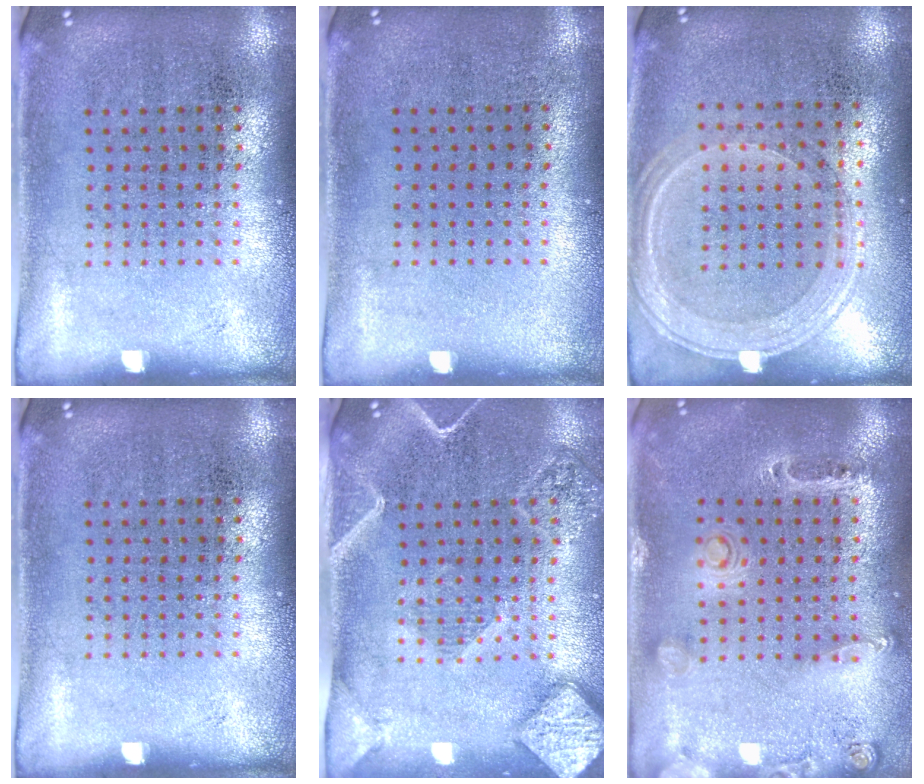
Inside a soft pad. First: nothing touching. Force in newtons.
{"total": 0.0}
{"total": 1.3, "press": 1.3, "slide": 0.3}
{"total": 0.0}
{"total": 2.6, "press": 2.2, "slide": 1.3}
{"total": 0.5, "press": 0.4, "slide": 0.3}